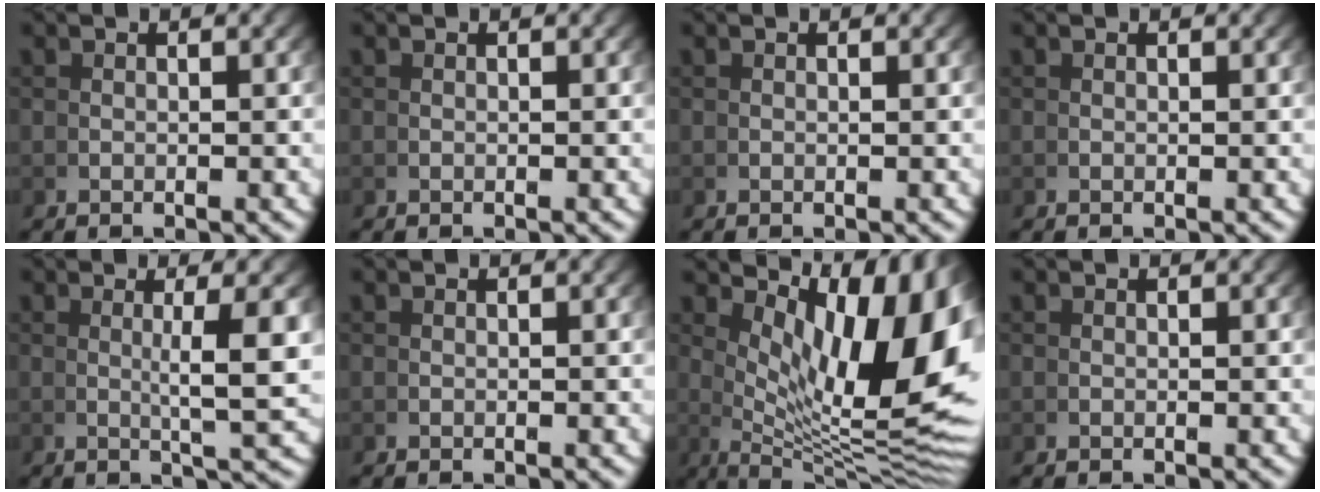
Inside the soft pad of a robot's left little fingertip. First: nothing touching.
{"total": 0.0}
{"total": 0.0}
{"total": 0.0}
{"total": 3.6, "force": [0.8, -0.2, 3.5], "torque": [-0.056, -0.002, 0.014]}
{"total": 0.0}
{"total": 16.2, "force": [3.0, 7.6, 13.9], "torque": [-0.178, -0.011, 0.057]}
{"total": 0.0}